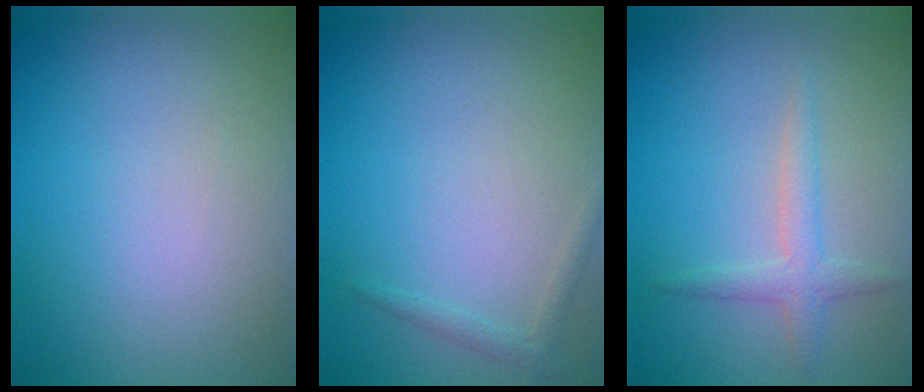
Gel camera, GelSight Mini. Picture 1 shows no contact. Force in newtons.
{"total": 1.1, "press": 1.1, "slide": 0.0}
{"total": 2.0, "press": 2.0, "slide": 0.1}